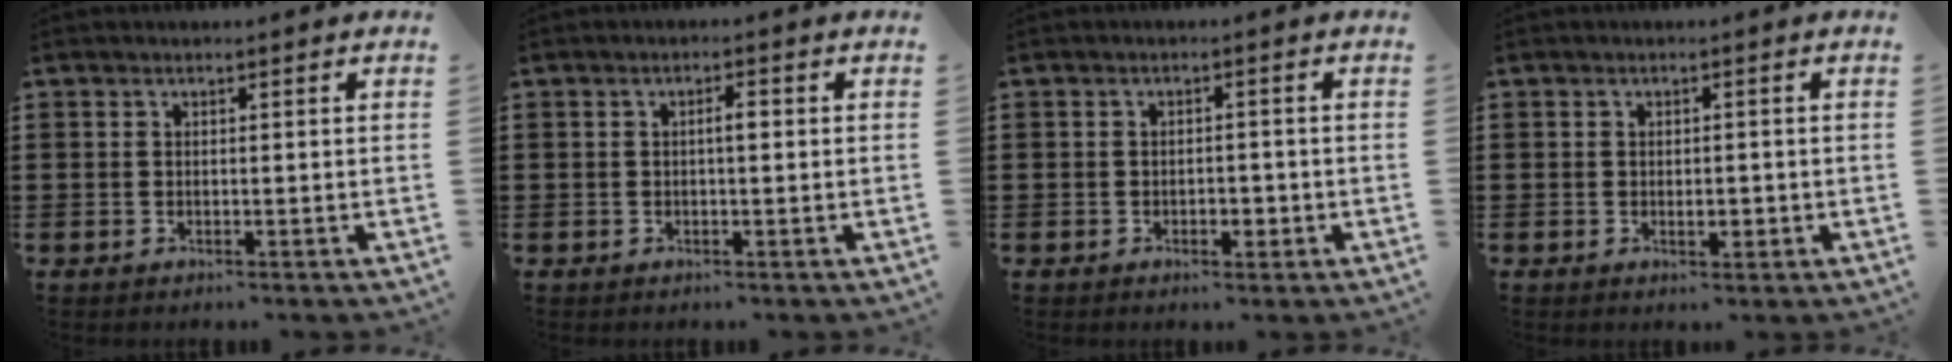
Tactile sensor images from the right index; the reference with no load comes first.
{"total": 2.2, "force": [0.0, 0.7, 2.1], "torque": [-0.040, 0.003, -0.002]}
{"total": 1.9, "force": [-0.9, 1.0, 1.4], "torque": [-0.028, 0.000, -0.019]}
{"total": 2.1, "force": [-0.4, 1.0, 1.8], "torque": [-0.035, 0.000, -0.006]}